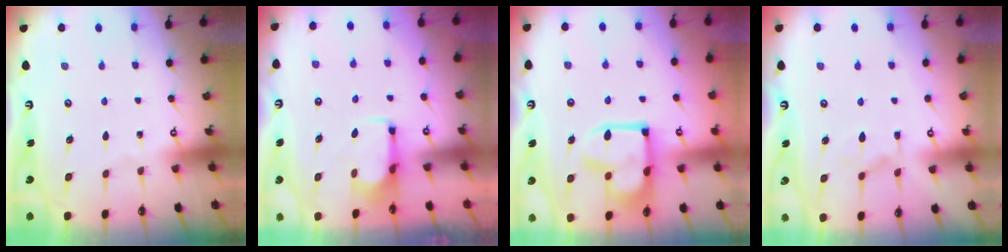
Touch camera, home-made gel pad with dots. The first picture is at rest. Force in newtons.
{"total": 2.6, "press": 2.5, "slide": 0.8}
{"total": 14.6, "press": 14.6, "slide": 1.1}
{"total": 1.4, "press": 0.3, "slide": 1.3}